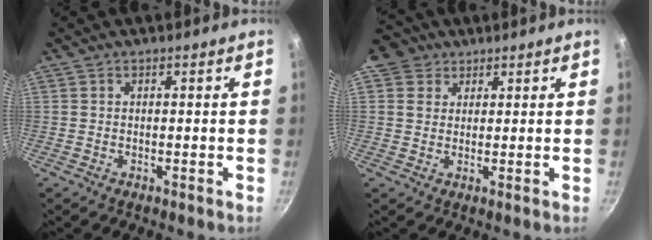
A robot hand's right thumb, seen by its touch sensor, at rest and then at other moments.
{"total": 5.7, "force": [2.7, 4.7, 1.7], "torque": [0.003, 0.002, 0.037]}